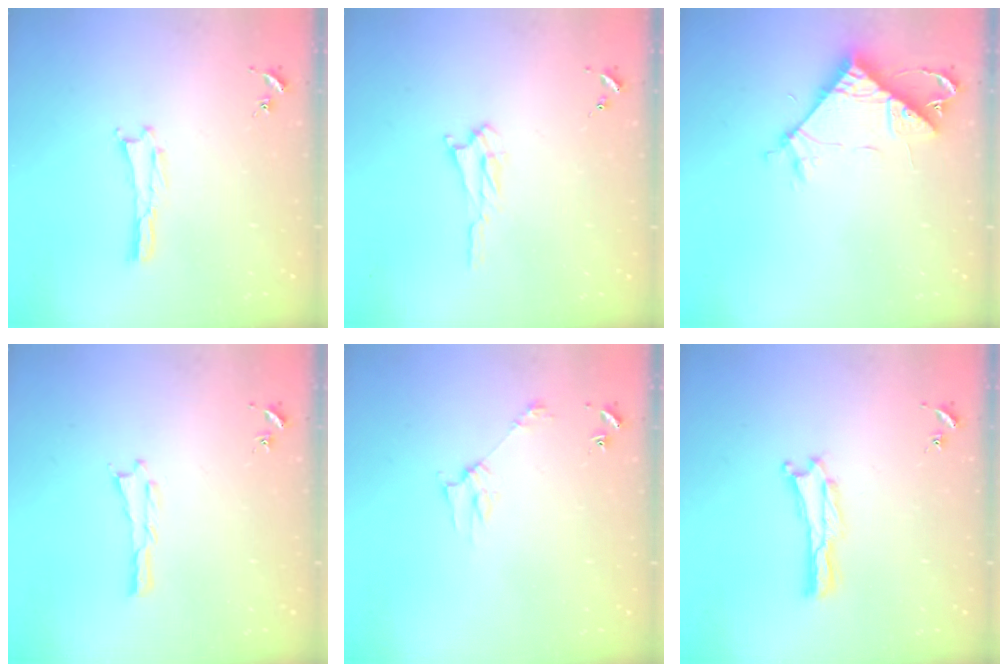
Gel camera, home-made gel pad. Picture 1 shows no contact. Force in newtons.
{"total": 2.5, "press": 2.5, "slide": 0.3}
{"total": 7.8, "press": 7.8, "slide": 0.7}
{"total": 0.0}
{"total": 2.8, "press": 2.8, "slide": 0.2}
{"total": 0.0}